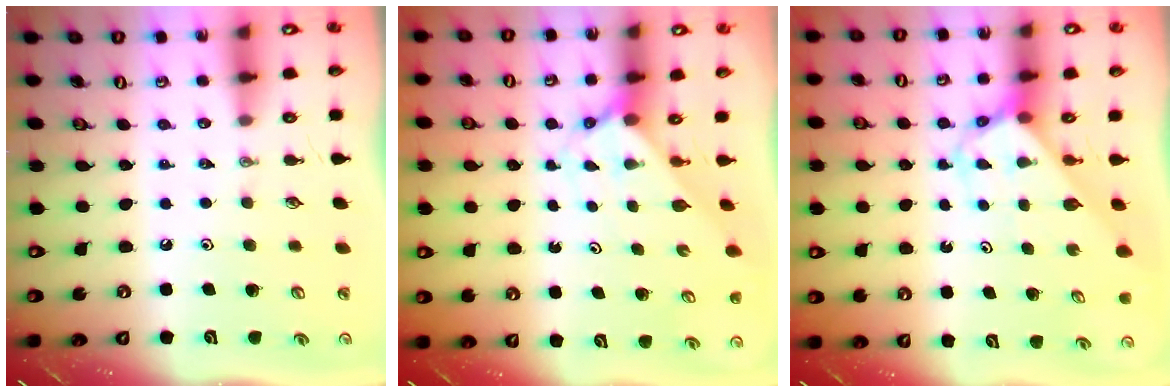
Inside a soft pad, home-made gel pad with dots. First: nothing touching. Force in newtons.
{"total": 2.6, "press": 2.6, "slide": 0.3}
{"total": 3.3, "press": 3.3, "slide": 0.1}